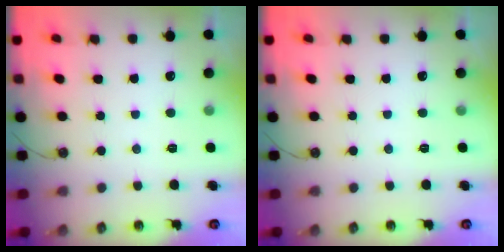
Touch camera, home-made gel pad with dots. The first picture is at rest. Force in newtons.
{"total": 0.0}